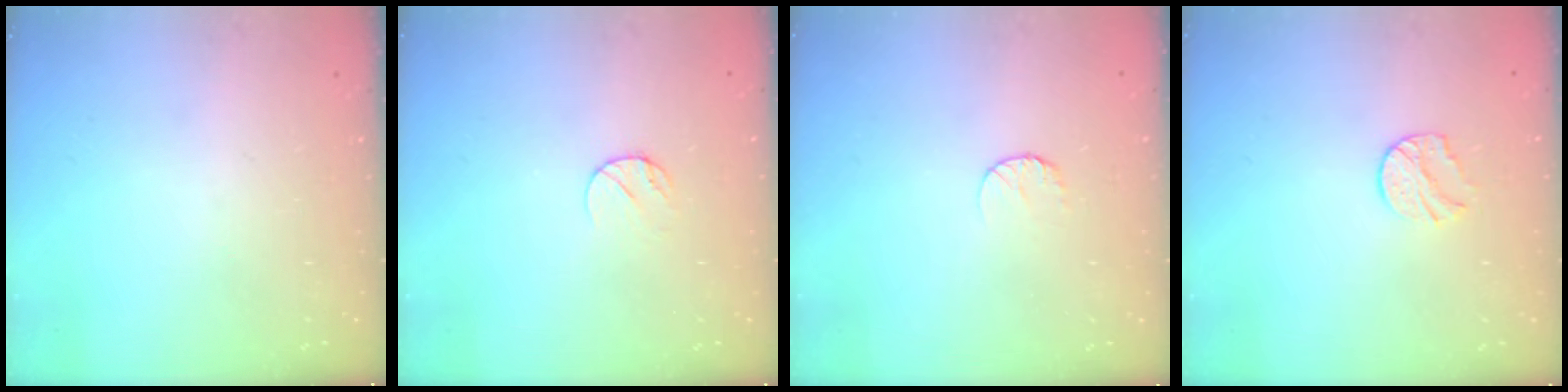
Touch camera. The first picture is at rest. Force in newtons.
{"total": 5.9, "press": 5.9, "slide": 0.6}
{"total": 4.7, "press": 4.7, "slide": 0.4}
{"total": 6.4, "press": 6.3, "slide": 0.6}